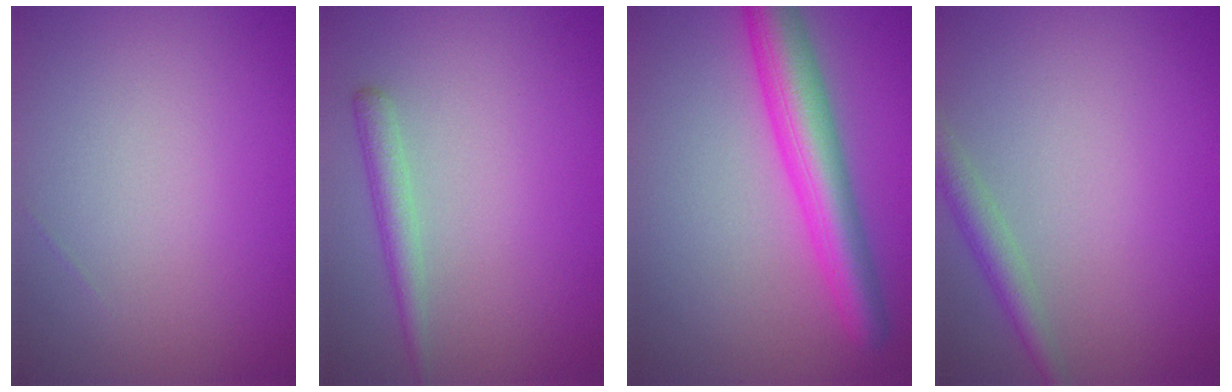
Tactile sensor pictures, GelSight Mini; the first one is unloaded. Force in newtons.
{"total": 1.9, "press": 1.9, "slide": 0.1}
{"total": 6.5, "press": 6.5, "slide": 0.3}
{"total": 2.4, "press": 2.4, "slide": 0.1}